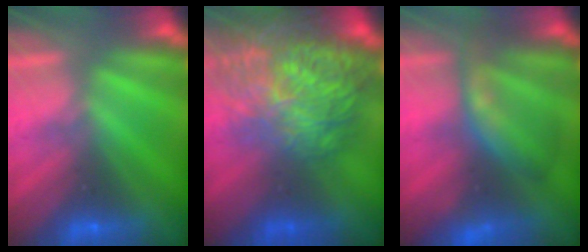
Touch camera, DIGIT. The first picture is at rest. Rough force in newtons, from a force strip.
{"total": 7.4}
{"total": 7.7}